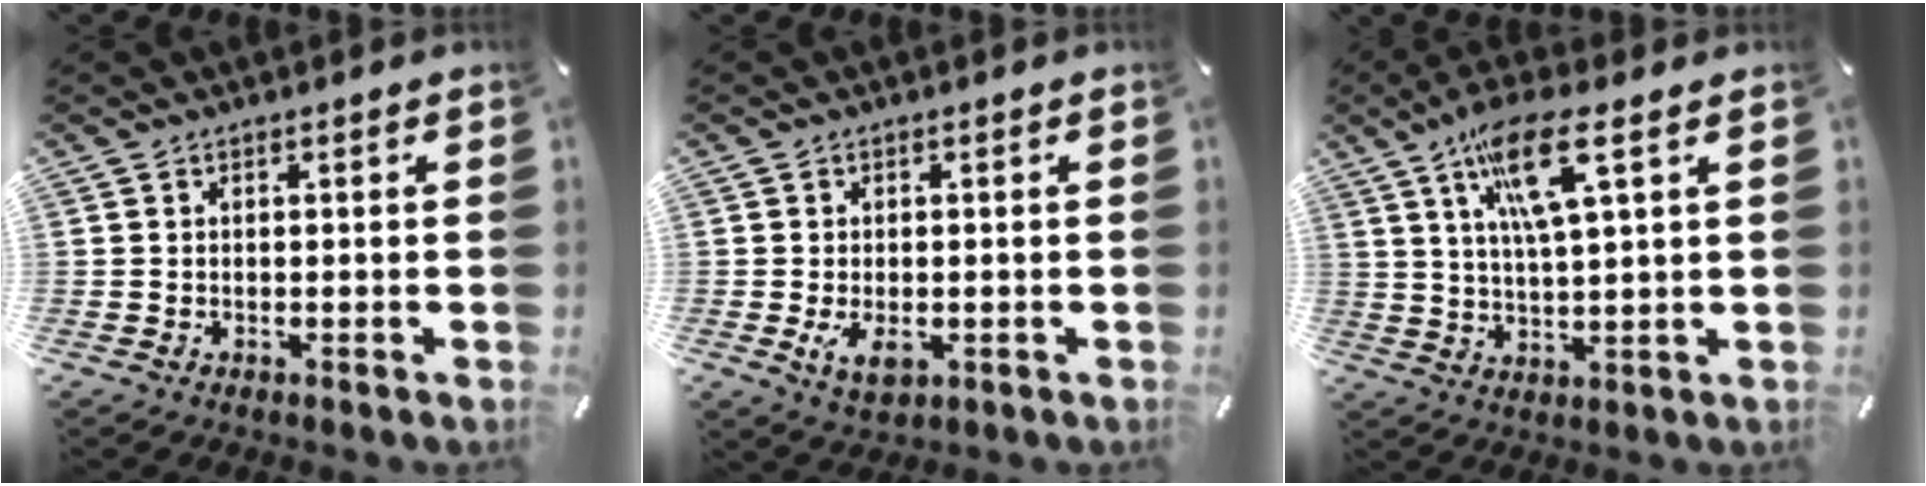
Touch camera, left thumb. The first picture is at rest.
{"total": 4.3, "force": [-0.9, 2.7, 3.2], "torque": [-0.065, -0.012, -0.023]}
{"total": 12.1, "force": [5.8, 2.8, 10.3], "torque": [-0.205, 0.001, 0.099]}